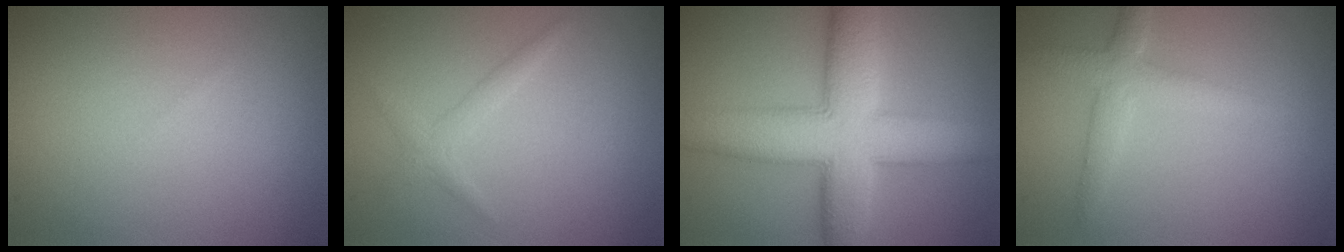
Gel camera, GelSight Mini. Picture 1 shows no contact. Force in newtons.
{"total": 1.4, "press": 1.4, "slide": 0.1}
{"total": 9.9, "press": 9.9, "slide": 0.3}
{"total": 2.9, "press": 2.9, "slide": 0.1}